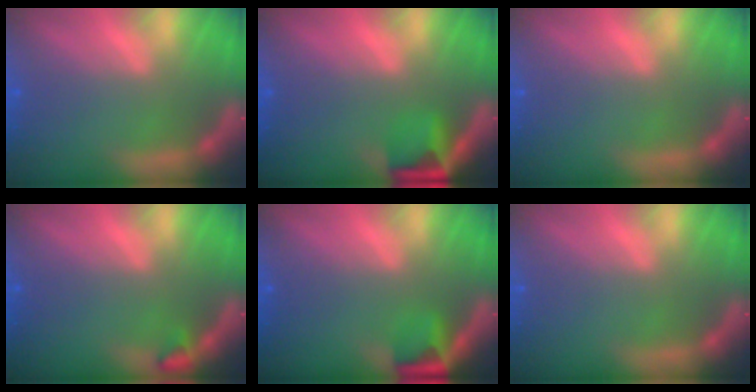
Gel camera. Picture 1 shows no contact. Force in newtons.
{"total": 3.9}
{"total": 0.0}
{"total": 0.9}
{"total": 2.9}
{"total": 0.0}